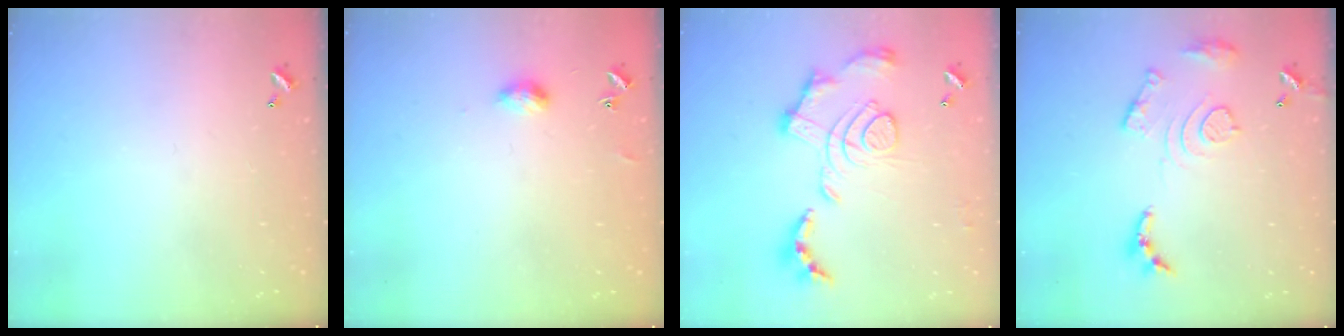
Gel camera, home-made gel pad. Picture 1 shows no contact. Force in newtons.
{"total": 3.8, "press": 3.8, "slide": 0.6}
{"total": 2.1, "press": 1.4, "slide": 1.5}
{"total": 12.3, "press": 12.2, "slide": 1.0}